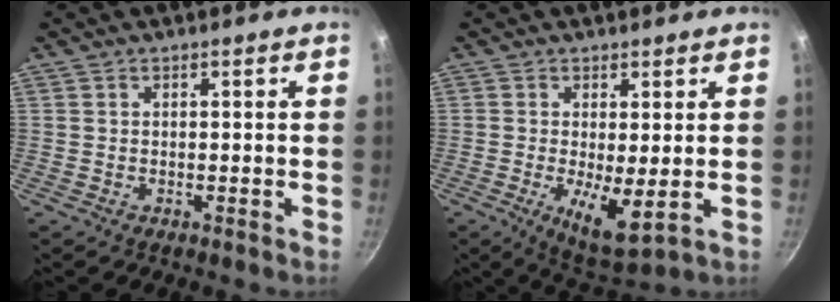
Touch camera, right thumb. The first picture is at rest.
{"total": 7.9, "force": [-0.6, 2.5, 7.5], "torque": [-0.119, -0.022, 0.001]}